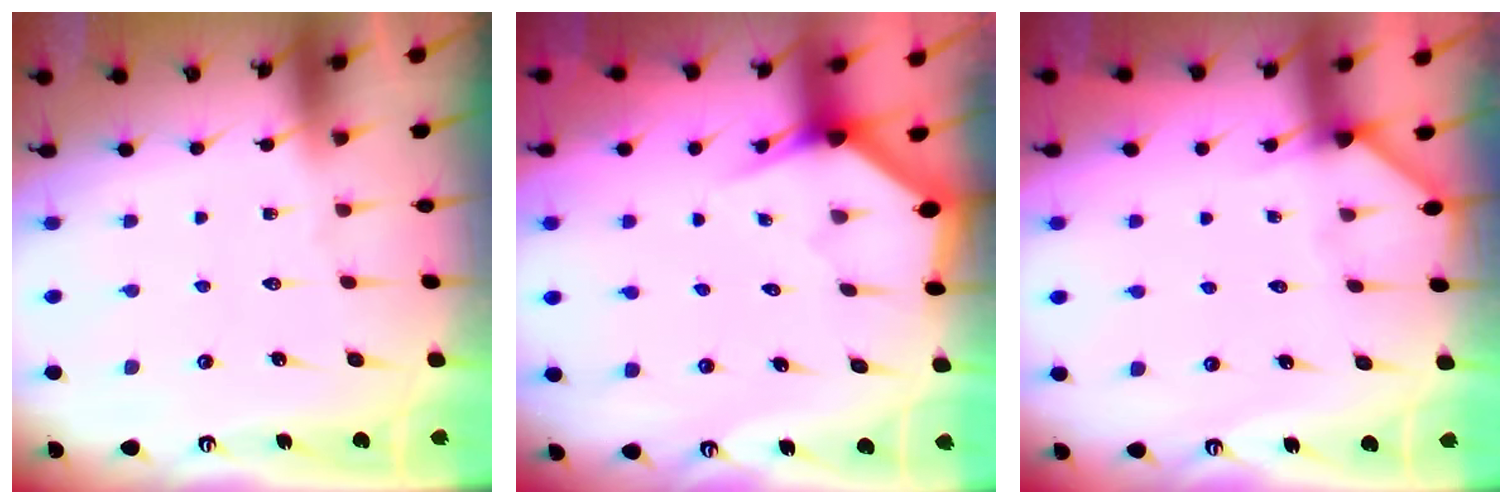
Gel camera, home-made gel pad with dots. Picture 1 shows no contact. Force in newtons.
{"total": 2.6, "press": 2.6, "slide": 0.2}
{"total": 3.4, "press": 3.3, "slide": 0.4}